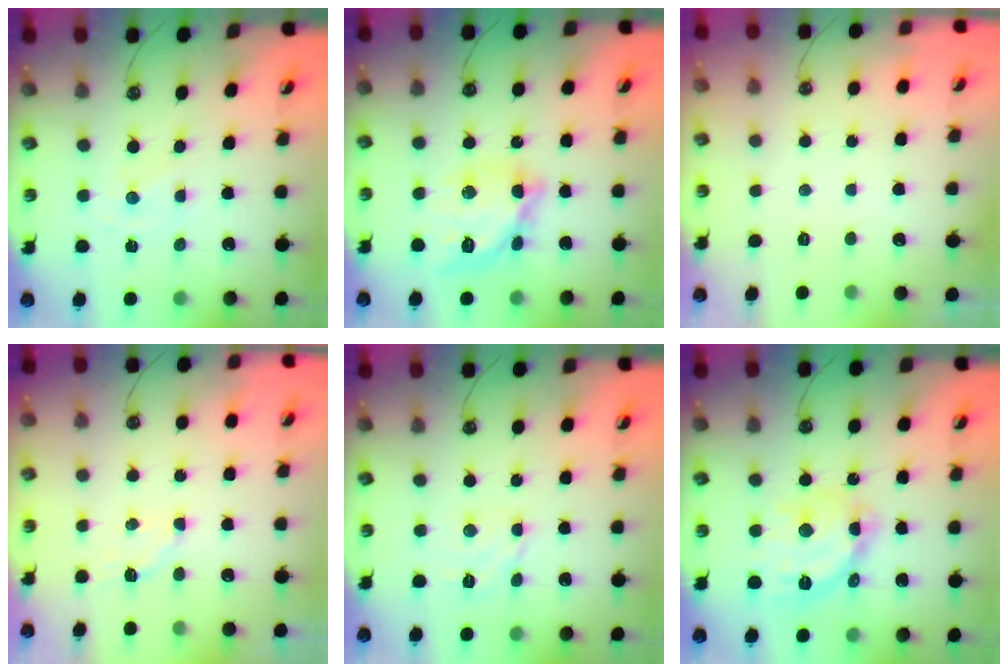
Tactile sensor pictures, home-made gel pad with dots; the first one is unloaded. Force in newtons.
{"total": 14.9, "press": 14.8, "slide": 1.4}
{"total": 0.0}
{"total": 3.4, "press": 3.3, "slide": 0.6}
{"total": 5.9, "press": 5.9, "slide": 0.7}
{"total": 16.0, "press": 16.0, "slide": 1.3}